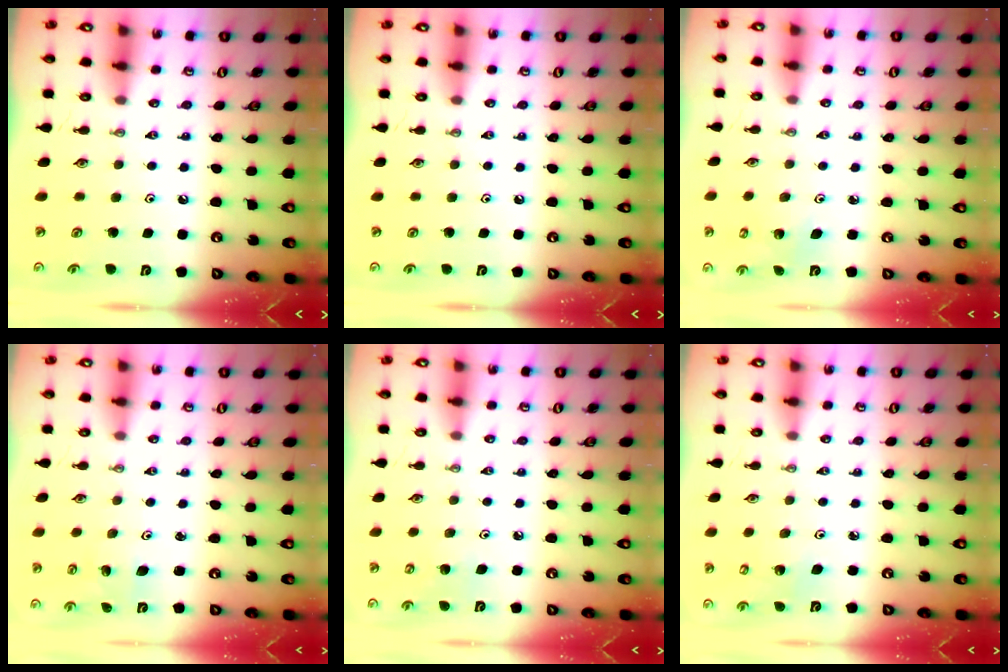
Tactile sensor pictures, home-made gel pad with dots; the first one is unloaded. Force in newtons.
{"total": 0.0}
{"total": 2.7, "press": 2.7, "slide": 0.2}
{"total": 1.5, "press": 1.5, "slide": 0.1}
{"total": 4.9, "press": 4.9, "slide": 0.3}
{"total": 3.3, "press": 3.1, "slide": 1.2}